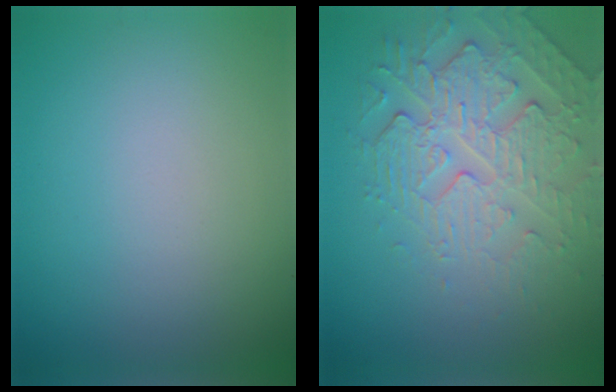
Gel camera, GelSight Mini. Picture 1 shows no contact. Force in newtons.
{"total": 4.4, "press": 4.1, "slide": 1.7}